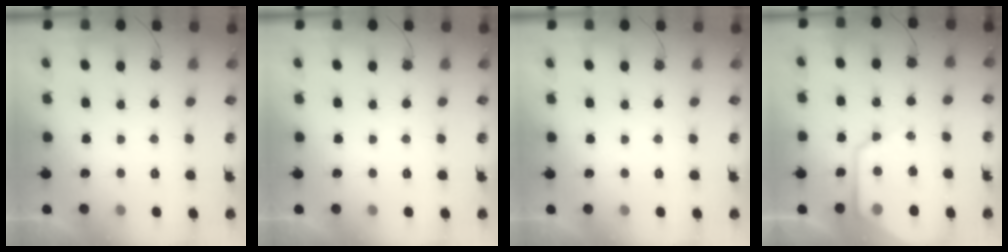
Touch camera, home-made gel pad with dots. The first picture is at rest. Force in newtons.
{"total": 0.0}
{"total": 0.0}
{"total": 13.4, "press": 13.3, "slide": 1.4}